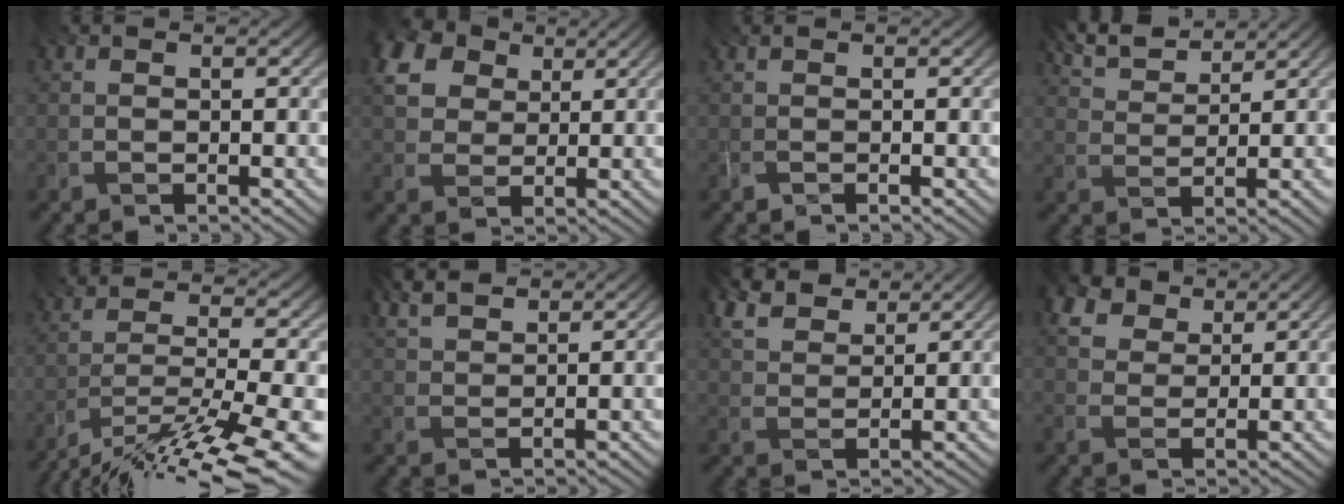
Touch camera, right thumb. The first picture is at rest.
{"total": 7.2, "force": [3.3, 5.0, 4.0], "torque": [-0.115, 0.025, 0.046]}
{"total": 0.6, "force": [-0.3, -0.6, 0.0], "torque": [-0.001, 0.007, -0.006]}
{"total": 5.0, "force": [4.2, 0.7, 2.5], "torque": [-0.064, 0.010, 0.077]}
{"total": 14.9, "force": [-12.2, 0.5, 8.5], "torque": [-0.120, -0.016, -0.196]}
{"total": 4.6, "force": [3.8, 1.0, 2.4], "torque": [-0.057, 0.008, 0.064]}
{"total": 5.8, "force": [4.5, 2.2, 3.1], "torque": [-0.080, 0.009, 0.080]}
{"total": 4.7, "force": [3.1, 2.6, 2.4], "torque": [-0.056, 0.009, 0.051]}